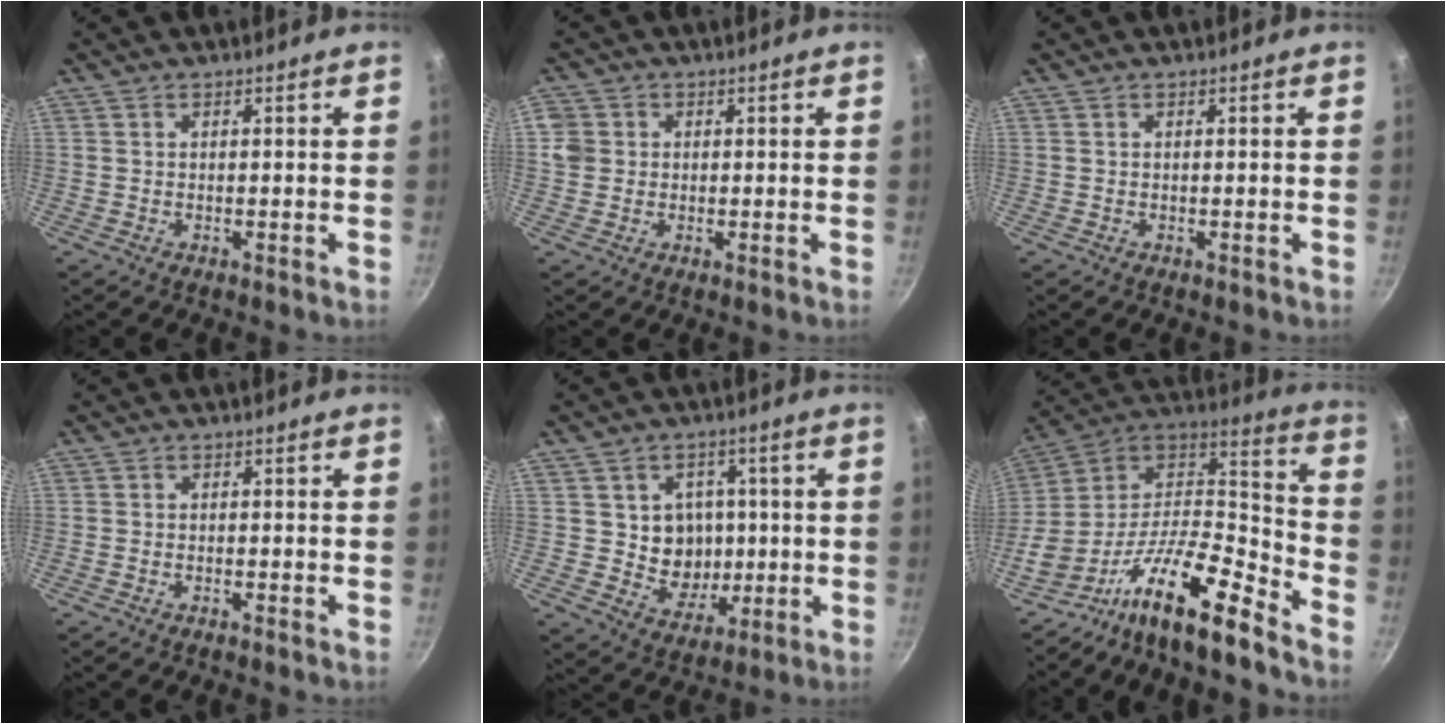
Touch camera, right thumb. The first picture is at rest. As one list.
[{"total": 3.8, "force": [0.4, 3.5, 1.3], "torque": [-0.009, 0.004, 0.002]}, {"total": 0.0}, {"total": 0.7, "force": [-0.6, 0.2, 0.2], "torque": [-0.016, 0.009, -0.014]}, {"total": 9.5, "force": [0.3, 8.7, 3.9], "torque": [-0.018, -0.001, 0.013]}, {"total": 20.3, "force": [-12.8, 7.0, 14.2], "torque": [-0.236, 0.097, -0.246]}]